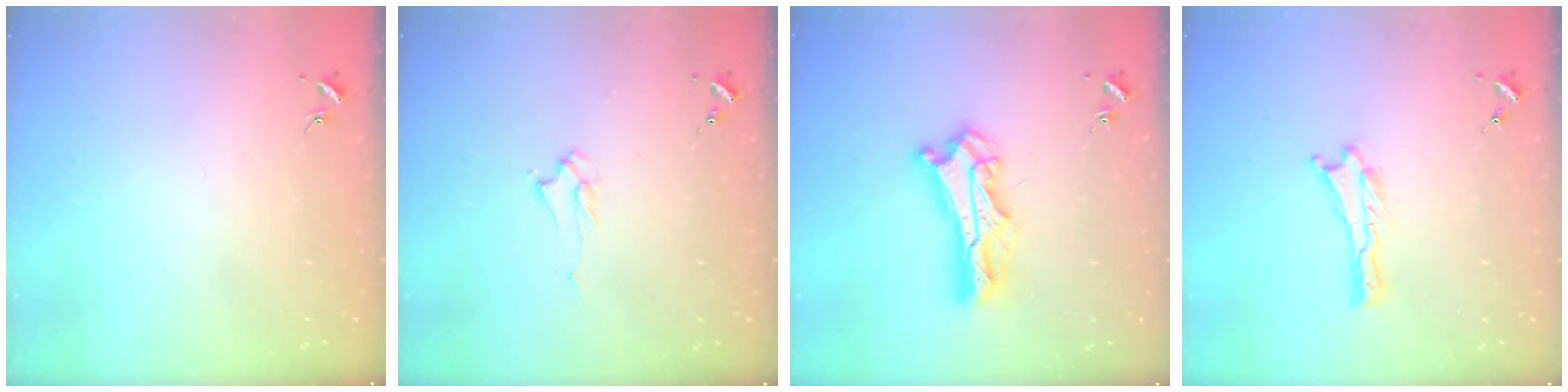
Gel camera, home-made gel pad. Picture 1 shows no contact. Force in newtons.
{"total": 1.7, "press": 1.6, "slide": 0.3}
{"total": 8.4, "press": 8.3, "slide": 0.7}
{"total": 0.0}